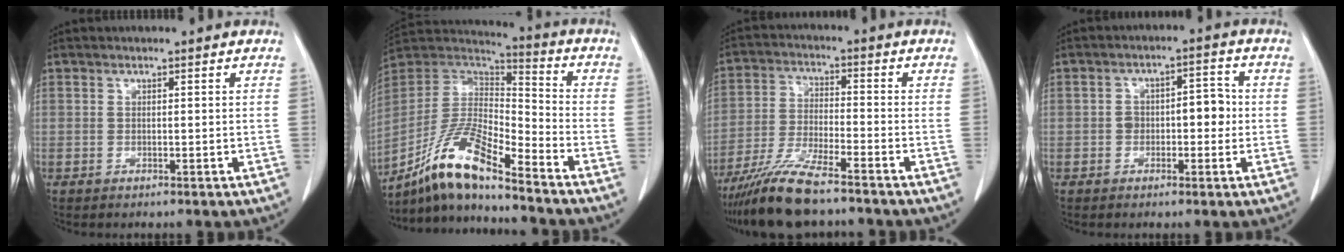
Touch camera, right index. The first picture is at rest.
{"total": 14.4, "force": [-10.6, 1.7, 9.5], "torque": [-0.191, 0.004, -0.198]}
{"total": 9.8, "force": [-8.0, 0.9, 5.6], "torque": [-0.113, -0.028, -0.149]}
{"total": 5.2, "force": [-0.7, 2.9, 4.3], "torque": [-0.063, 0.025, -0.010]}